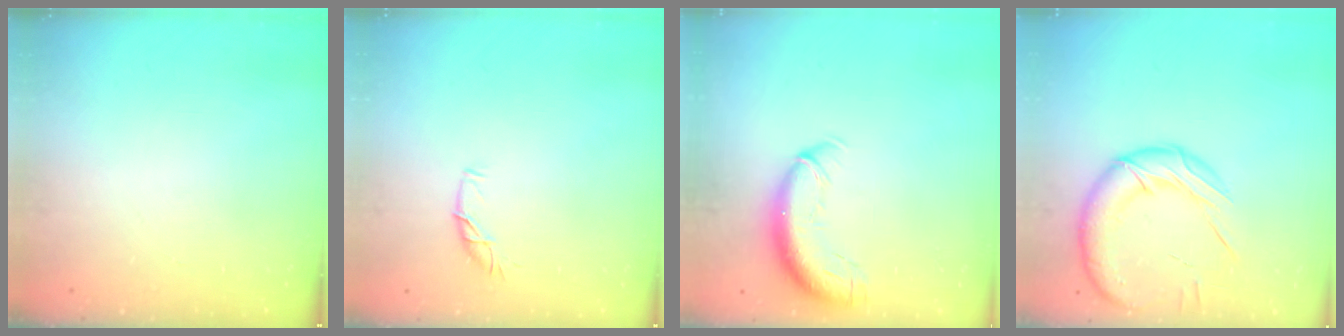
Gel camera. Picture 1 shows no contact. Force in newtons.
{"total": 6.1, "press": 6.1, "slide": 0.6}
{"total": 12.1, "press": 11.7, "slide": 3.1}
{"total": 18.4, "press": 18.2, "slide": 2.8}